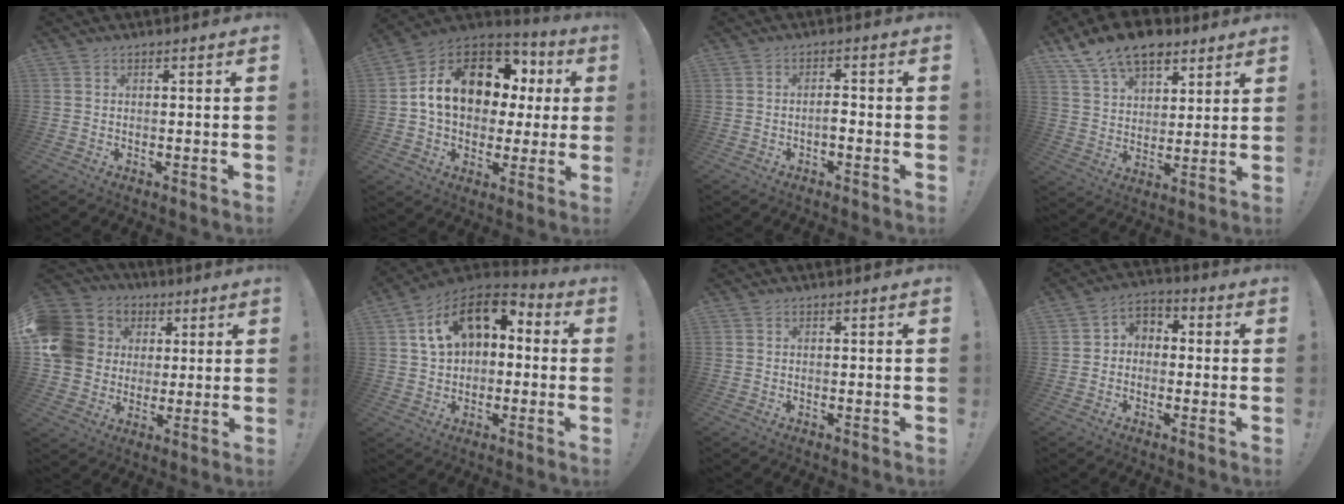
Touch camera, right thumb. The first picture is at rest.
{"total": 17.6, "force": [4.7, 12.7, 11.3], "torque": [-0.173, -0.009, 0.101]}
{"total": 2.4, "force": [-1.1, 0.9, 1.9], "torque": [-0.032, 0.005, -0.019]}
{"total": 13.2, "force": [9.5, 7.3, 5.6], "torque": [-0.097, -0.058, 0.177]}
{"total": 15.5, "force": [2.9, 13.7, 6.5], "torque": [-0.117, 0.004, 0.073]}
{"total": 15.7, "force": [5.4, 10.4, 10.5], "torque": [-0.162, -0.001, 0.101]}
{"total": 0.0}
{"total": 5.2, "force": [-2.2, 4.2, 2.0], "torque": [-0.044, 0.024, -0.038]}